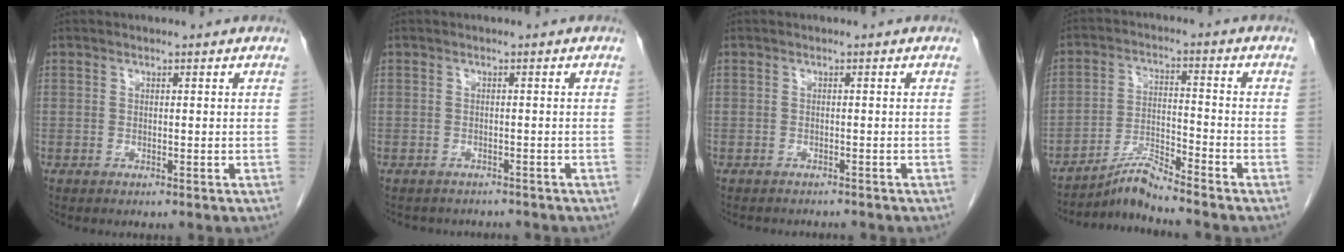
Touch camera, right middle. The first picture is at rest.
{"total": 5.0, "force": [-4.5, 1.9, 0.9], "torque": [-0.011, 0.004, -0.053]}
{"total": 4.2, "force": [-3.9, 1.1, 1.2], "torque": [-0.013, -0.002, -0.048]}
{"total": 5.7, "force": [-5.4, -1.3, 1.4], "torque": [-0.034, -0.011, -0.099]}